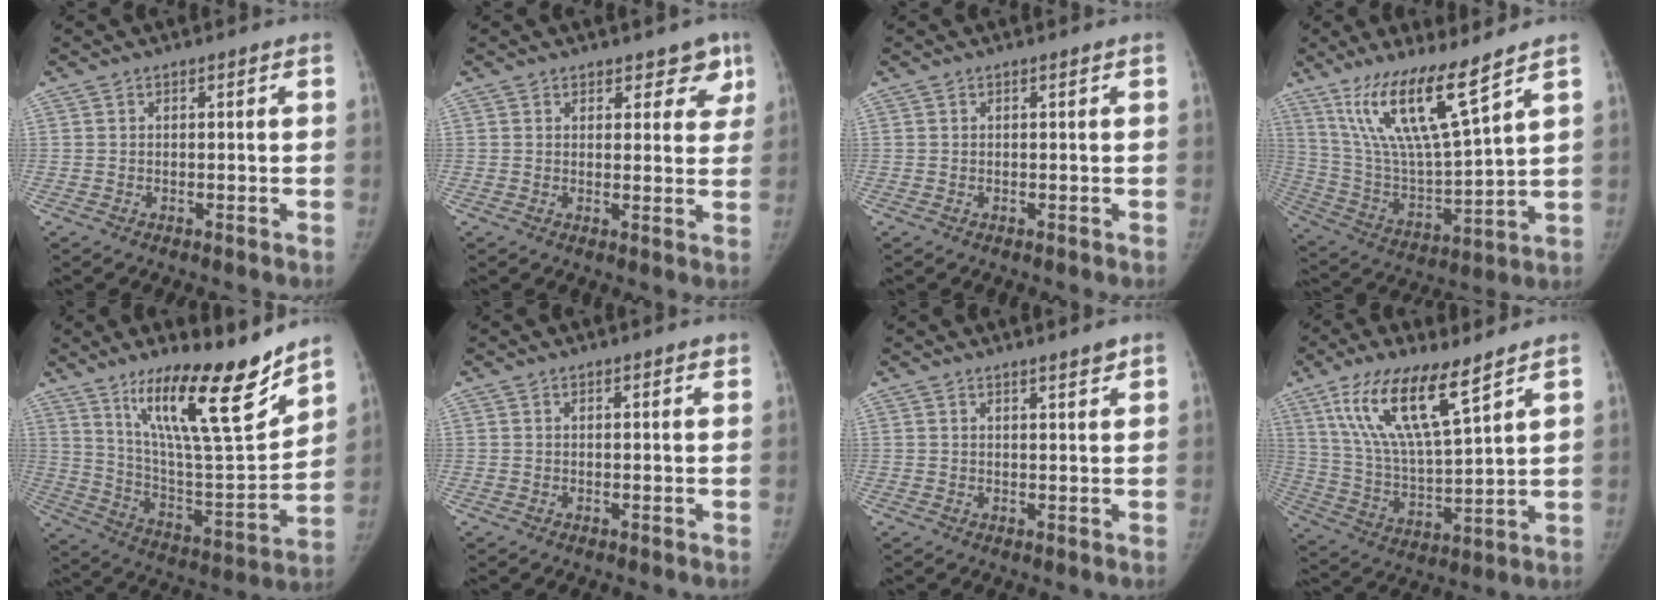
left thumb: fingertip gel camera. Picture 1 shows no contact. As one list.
[{"total": 5.5, "force": [3.9, 3.2, 2.1], "torque": [0.020, -0.020, 0.041]}, {"total": 0.0}, {"total": 16.8, "force": [11.1, 2.1, 12.4], "torque": [-0.225, -0.064, 0.224]}, {"total": 22.4, "force": [15.4, 4.3, 15.7], "torque": [-0.226, -0.090, 0.266]}, {"total": 1.3, "force": [0.9, 0.3, 0.8], "torque": [-0.008, -0.003, 0.011]}, {"total": 2.3, "force": [1.8, 0.2, 1.3], "torque": [-0.017, -0.015, 0.028]}, {"total": 16.4, "force": [9.6, 4.3, 12.5], "torque": [-0.232, -0.043, 0.193]}]